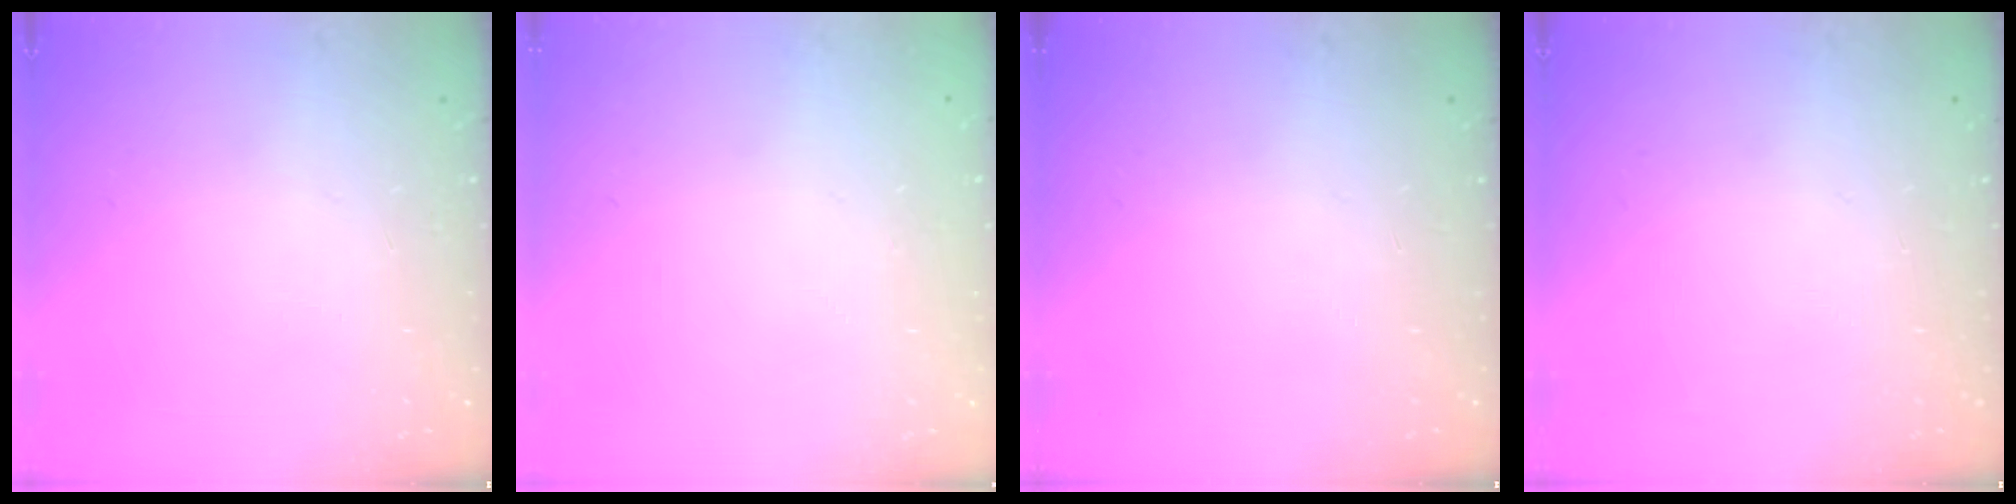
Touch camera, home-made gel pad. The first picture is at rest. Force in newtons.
{"total": 0.0}
{"total": 0.0}
{"total": 0.0}